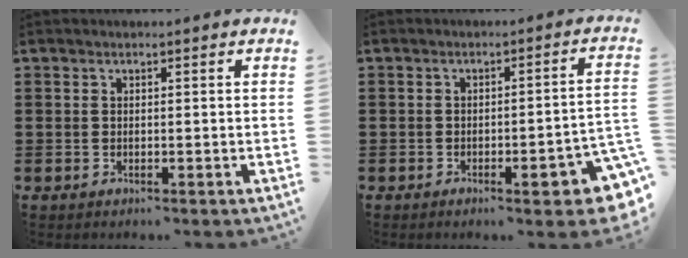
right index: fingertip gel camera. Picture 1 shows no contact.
{"total": 6.2, "force": [-3.0, 1.0, 5.3], "torque": [-0.074, -0.012, -0.048]}